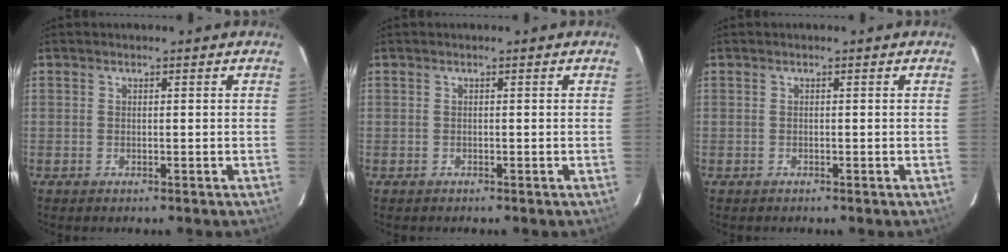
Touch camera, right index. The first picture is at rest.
{"total": 0.0}
{"total": 0.0}